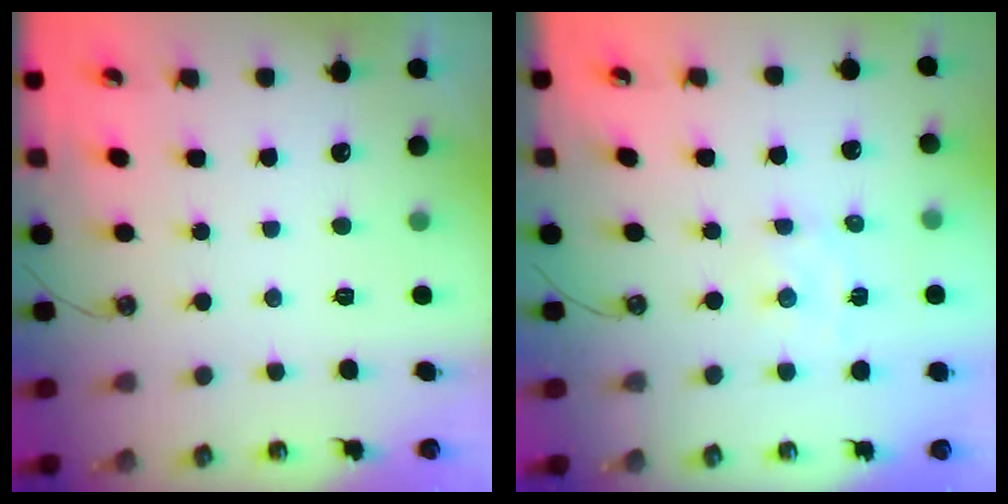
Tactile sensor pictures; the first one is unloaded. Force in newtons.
{"total": 2.1, "press": 2.1, "slide": 0.5}